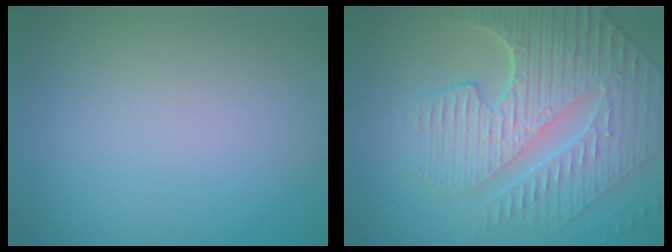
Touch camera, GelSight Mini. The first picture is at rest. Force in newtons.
{"total": 9.2, "press": 6.2, "slide": 6.7}